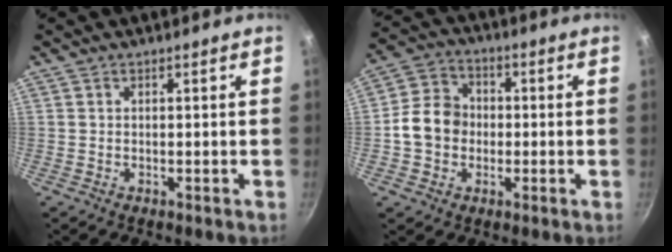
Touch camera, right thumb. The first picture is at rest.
{"total": 9.5, "force": [-0.9, 8.0, 4.9], "torque": [-0.056, 0.022, -0.033]}